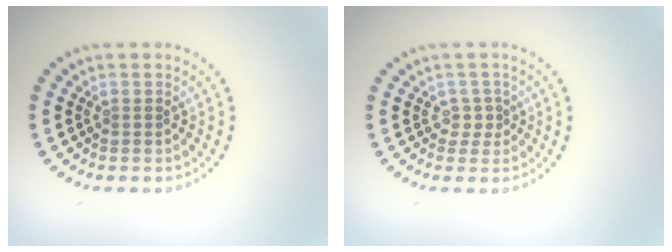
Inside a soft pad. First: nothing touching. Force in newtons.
{"total": 1.4, "press": 1.1, "slide": 0.9}